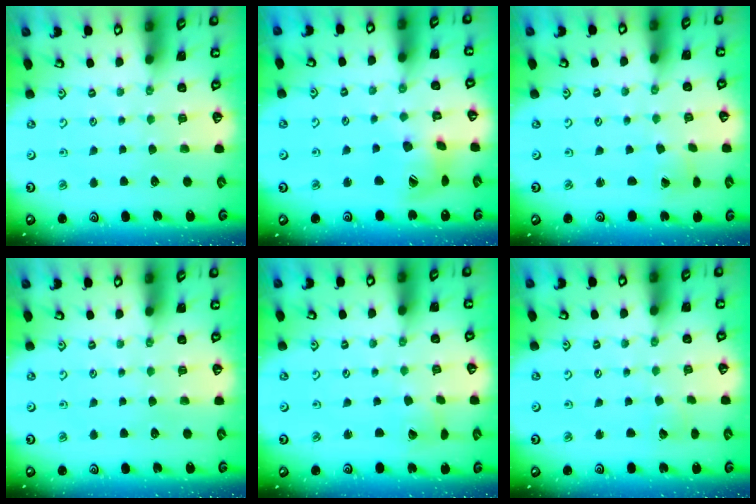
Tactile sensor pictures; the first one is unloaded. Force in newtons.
{"total": 13.4, "press": 13.4, "slide": 1.3}
{"total": 0.9, "press": 0.9, "slide": 0.0}
{"total": 0.0}
{"total": 1.8, "press": 1.8, "slide": 0.2}
{"total": 2.0, "press": 2.0, "slide": 0.1}